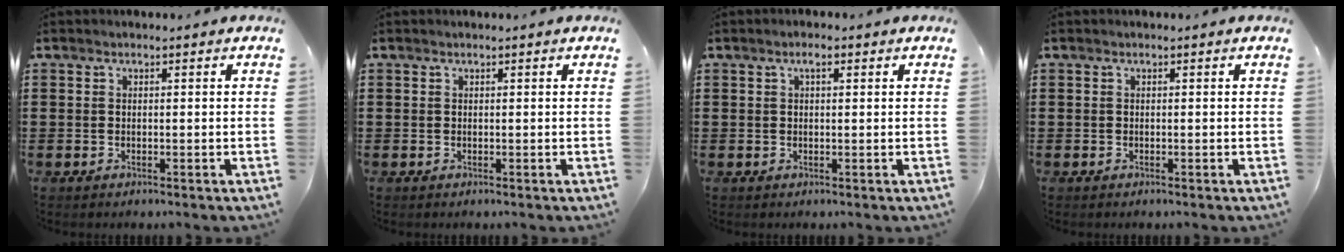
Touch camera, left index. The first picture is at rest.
{"total": 0.0}
{"total": 1.7, "force": [0.6, 0.6, 1.5], "torque": [-0.030, 0.005, 0.008]}
{"total": 0.0}